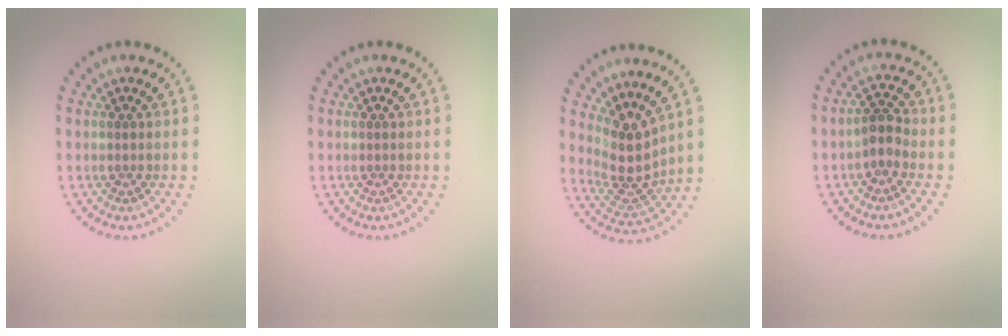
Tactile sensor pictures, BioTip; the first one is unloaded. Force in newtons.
{"total": 0.0}
{"total": 3.7, "press": 2.8, "slide": 2.5}
{"total": 1.7, "press": 1.4, "slide": 0.9}